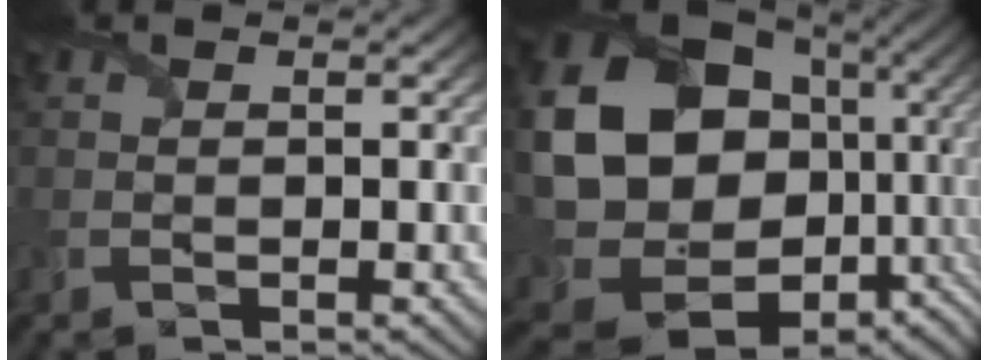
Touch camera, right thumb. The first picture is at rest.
{"total": 21.1, "force": [1.8, 17.1, 12.3], "torque": [-0.289, -0.038, 0.075]}